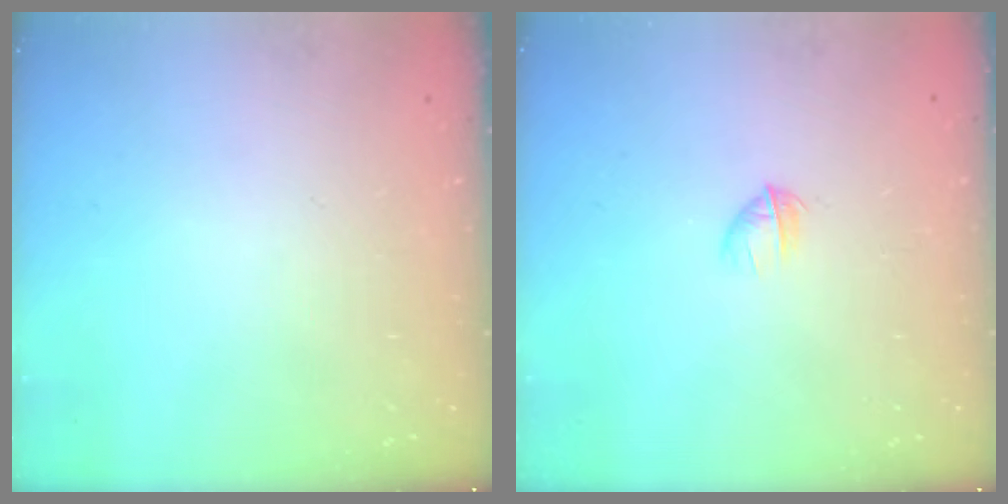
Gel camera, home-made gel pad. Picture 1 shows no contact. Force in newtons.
{"total": 2.8, "press": 2.6, "slide": 0.9}